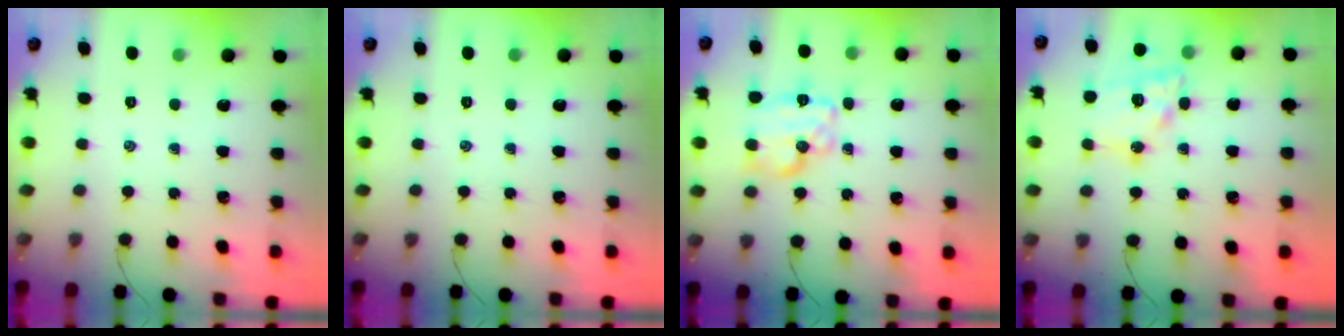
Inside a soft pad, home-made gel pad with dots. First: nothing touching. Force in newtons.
{"total": 0.0}
{"total": 11.3, "press": 11.3, "slide": 0.5}
{"total": 15.7, "press": 15.5, "slide": 2.8}